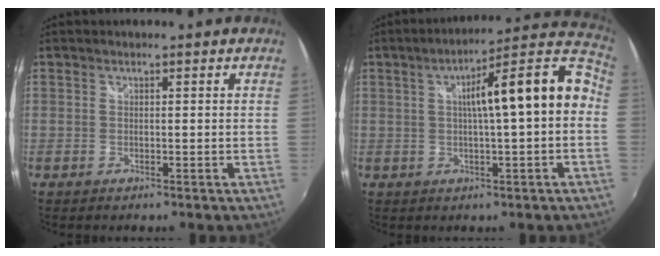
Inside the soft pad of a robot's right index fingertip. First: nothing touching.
{"total": 14.9, "force": [0.7, 2.4, 14.7], "torque": [-0.193, 0.045, 0.016]}